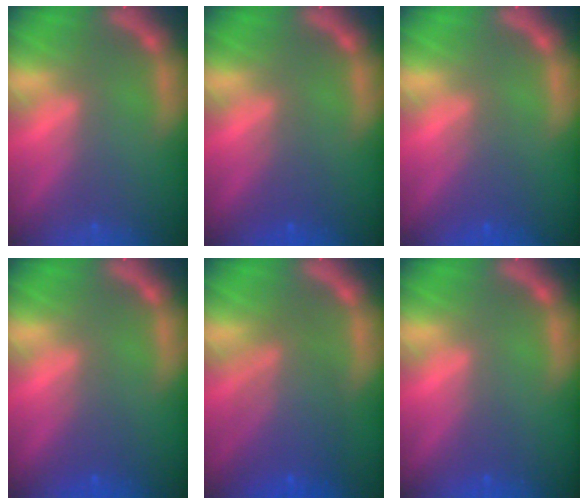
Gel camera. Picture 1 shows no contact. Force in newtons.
{"total": 2.0}
{"total": 2.5}
{"total": 2.0}
{"total": 6.6}
{"total": 0.9}